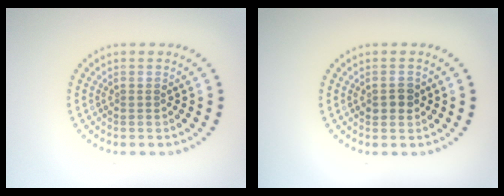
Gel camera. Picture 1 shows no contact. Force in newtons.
{"total": 1.7, "press": 1.7, "slide": 0.1}